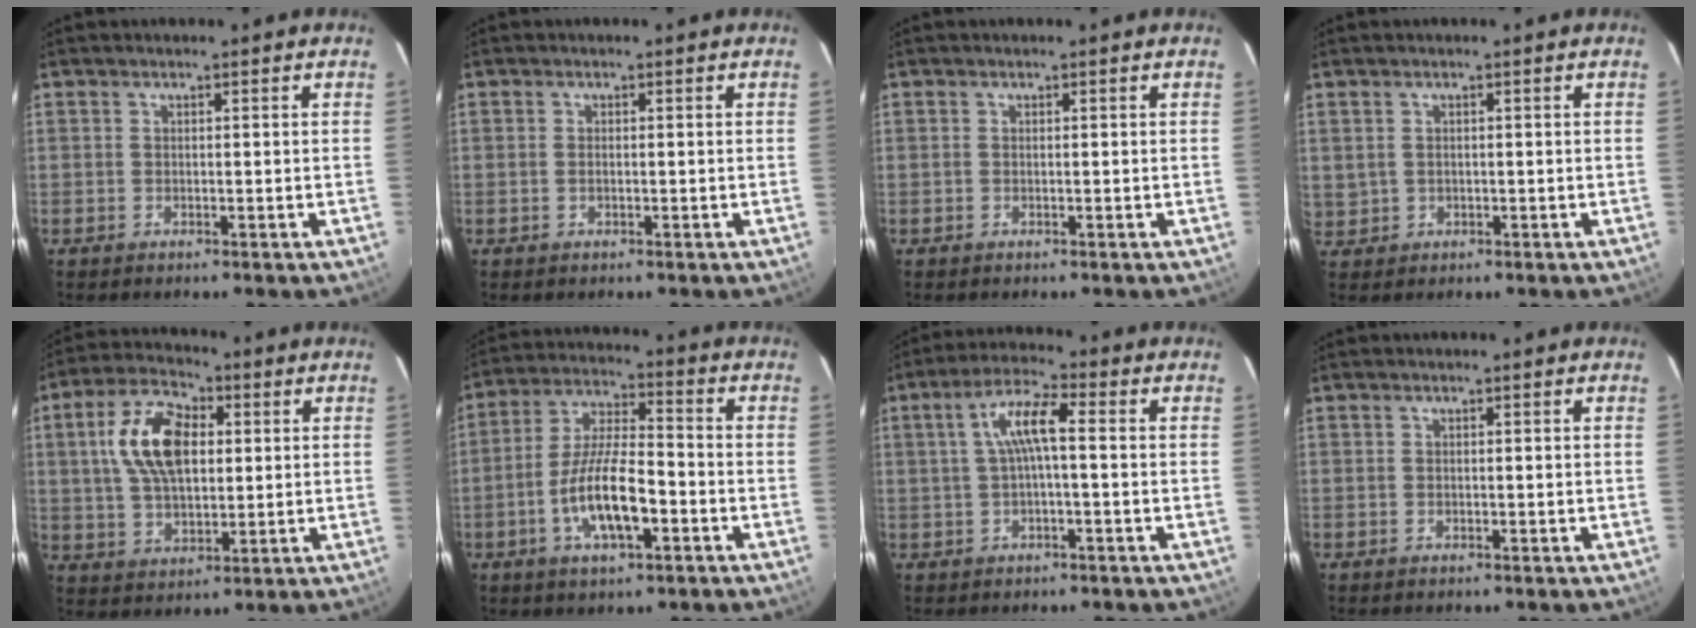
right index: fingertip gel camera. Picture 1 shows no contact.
{"total": 0.6, "force": [-0.1, 0.3, 0.5], "torque": [-0.009, 0.002, -0.002]}
{"total": 0.0}
{"total": 2.5, "force": [0.4, 2.3, 0.8], "torque": [-0.014, 0.007, 0.015]}
{"total": 13.7, "force": [2.9, 7.7, 10.9], "torque": [-0.210, 0.023, 0.054]}
{"total": 12.0, "force": [-4.4, 3.6, 10.6], "torque": [-0.215, -0.002, -0.079]}
{"total": 6.7, "force": [0.3, 1.4, 6.5], "torque": [-0.131, 0.016, 0.008]}
{"total": 0.0}